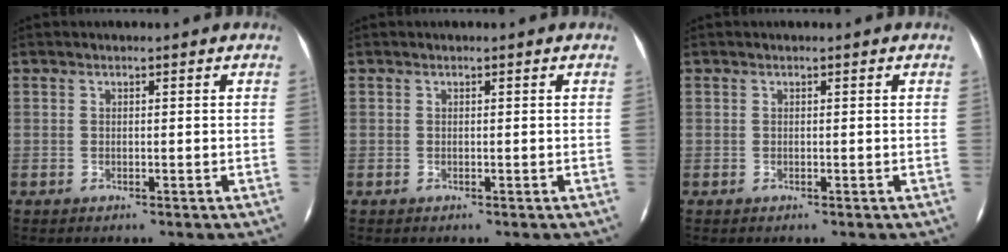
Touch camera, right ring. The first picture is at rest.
{"total": 0.0}
{"total": 0.0}